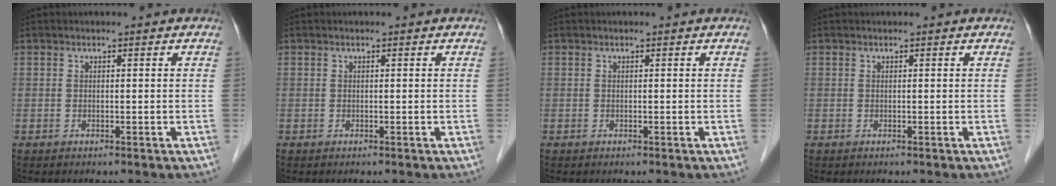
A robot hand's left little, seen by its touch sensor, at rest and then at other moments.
{"total": 0.0}
{"total": 0.0}
{"total": 0.0}